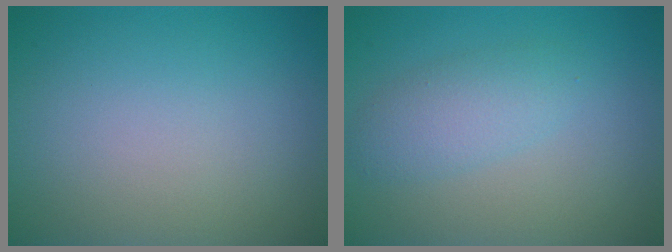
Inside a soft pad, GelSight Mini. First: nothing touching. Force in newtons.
{"total": 2.7, "press": 2.7, "slide": 0.1}